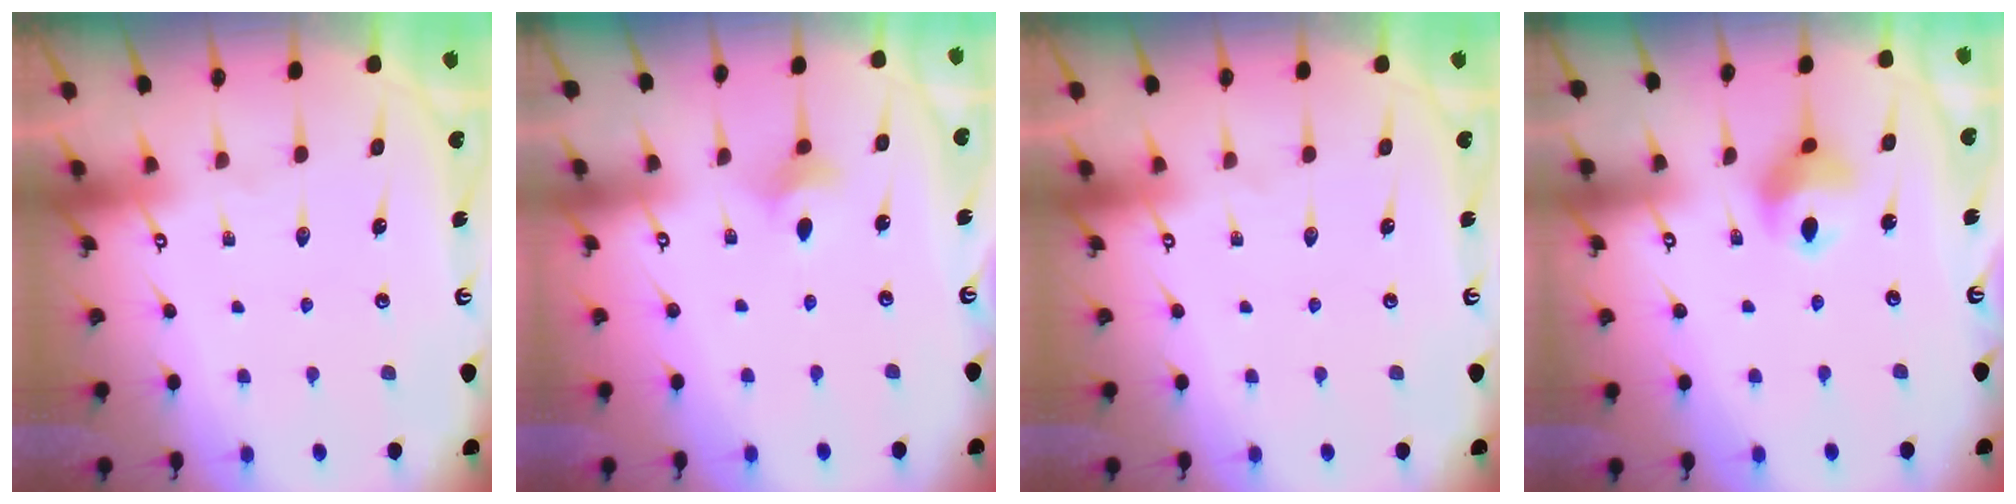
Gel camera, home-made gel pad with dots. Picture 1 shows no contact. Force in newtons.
{"total": 3.7, "press": 3.7, "slide": 0.4}
{"total": 0.0}
{"total": 6.9, "press": 6.9, "slide": 0.5}